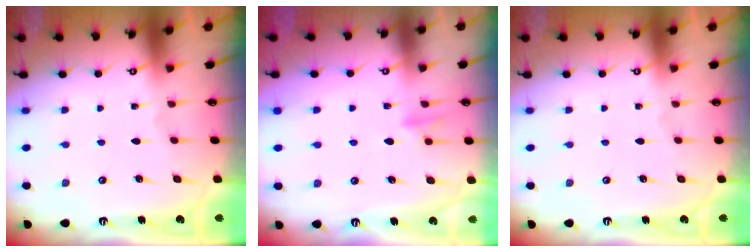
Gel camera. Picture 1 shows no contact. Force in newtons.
{"total": 9.1, "press": 9.0, "slide": 1.8}
{"total": 0.0}